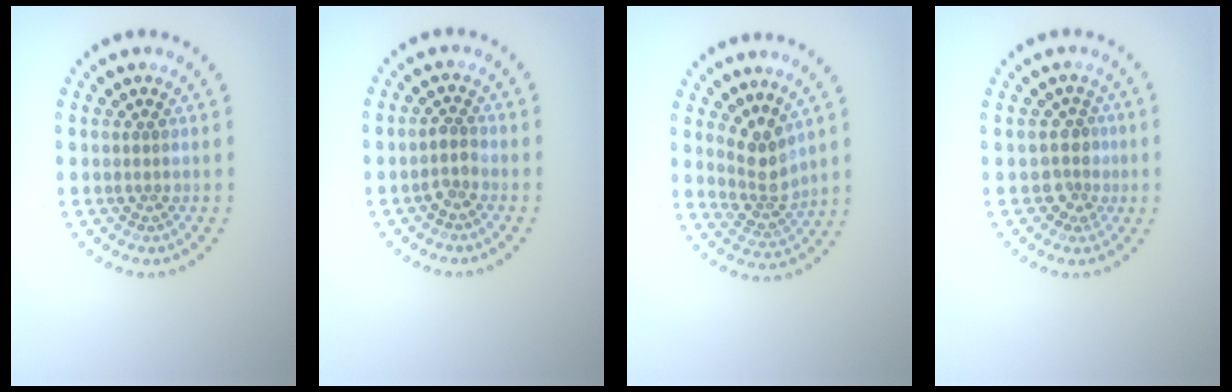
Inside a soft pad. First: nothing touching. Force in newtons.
{"total": 1.3, "press": 1.1, "slide": 0.8}
{"total": 3.0, "press": 2.4, "slide": 1.8}
{"total": 2.2, "press": 1.6, "slide": 1.5}